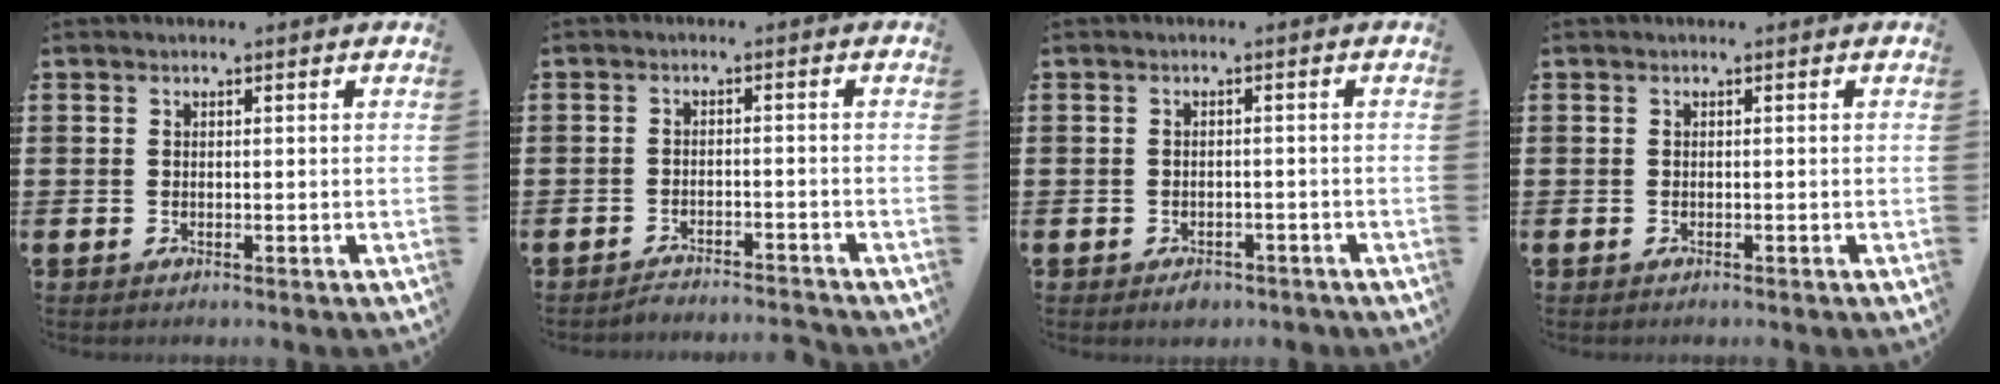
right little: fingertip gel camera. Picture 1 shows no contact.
{"total": 2.0, "force": [-2.0, -0.2, 0.1], "torque": [-0.004, 0.005, -0.041]}
{"total": 1.2, "force": [-0.9, 0.7, 0.3], "torque": [-0.001, -0.004, -0.022]}
{"total": 0.0}